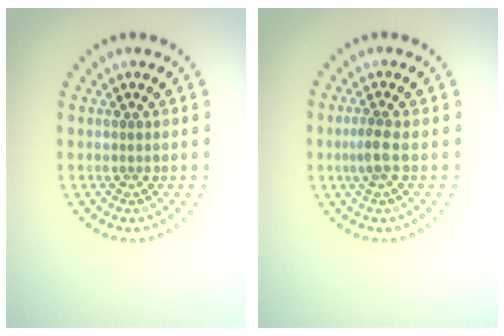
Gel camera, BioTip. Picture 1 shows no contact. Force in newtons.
{"total": 1.8, "press": 1.5, "slide": 1.0}